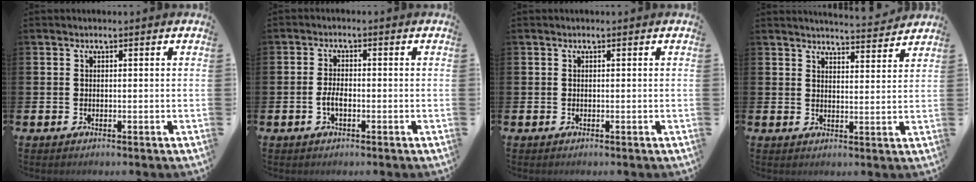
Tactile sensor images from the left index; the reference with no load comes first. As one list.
[{"total": 2.3, "force": [-0.8, 1.0, 1.9], "torque": [-0.034, 0.003, -0.015]}, {"total": 0.0}, {"total": 4.5, "force": [4.5, -0.1, 0.2], "torque": [-0.006, -0.033, 0.079]}]